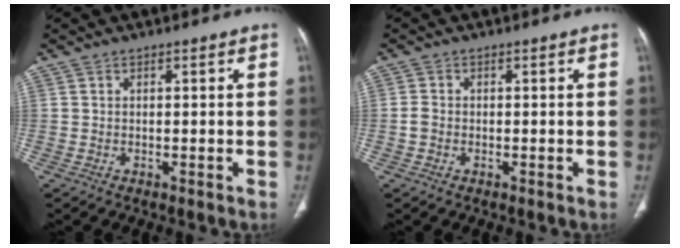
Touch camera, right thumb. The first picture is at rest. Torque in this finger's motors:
{"motor_torque": [0.00, -0.01, -0.03, 0.01, 0.00]}